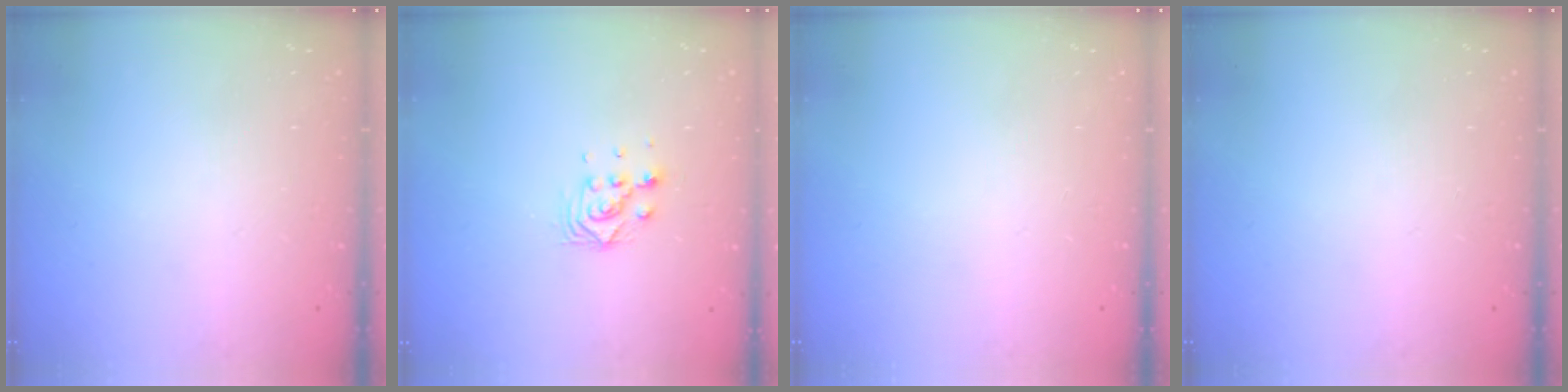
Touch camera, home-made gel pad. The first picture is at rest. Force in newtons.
{"total": 6.1, "press": 6.1, "slide": 0.2}
{"total": 0.0}
{"total": 0.0}